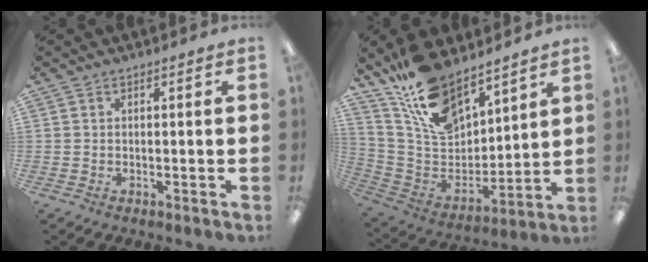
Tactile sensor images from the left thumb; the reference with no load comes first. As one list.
[{"total": 16.7, "force": [12.7, 7.6, 7.6], "torque": [-0.163, -0.073, 0.237]}]